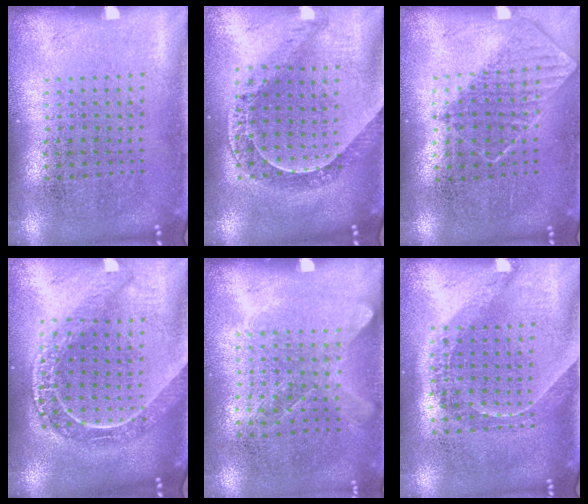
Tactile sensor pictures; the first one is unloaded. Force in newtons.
{"total": 1.2, "press": 1.2, "slide": 0.3}
{"total": 0.8, "press": 0.7, "slide": 0.2}
{"total": 2.1, "press": 1.8, "slide": 1.1}
{"total": 1.2, "press": 1.0, "slide": 0.7}
{"total": 1.6, "press": 1.2, "slide": 1.1}